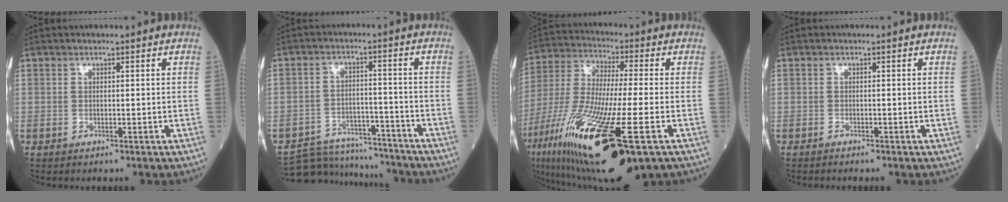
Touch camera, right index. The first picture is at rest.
{"total": 12.2, "force": [-11.6, 3.5, 0.7], "torque": [-0.008, 0.021, -0.176]}
{"total": 27.5, "force": [-11.0, 5.2, 24.7], "torque": [-0.501, -0.061, -0.188]}
{"total": 0.5, "force": [-0.5, 0.0, 0.1], "torque": [-0.005, -0.001, -0.011]}